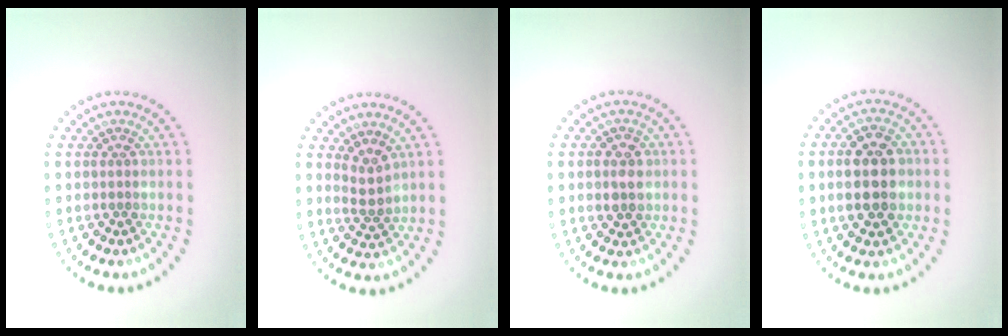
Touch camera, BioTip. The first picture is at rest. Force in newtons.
{"total": 1.7, "press": 1.5, "slide": 0.9}
{"total": 2.2, "press": 2.2, "slide": 0.3}
{"total": 5.6, "press": 5.6, "slide": 0.4}